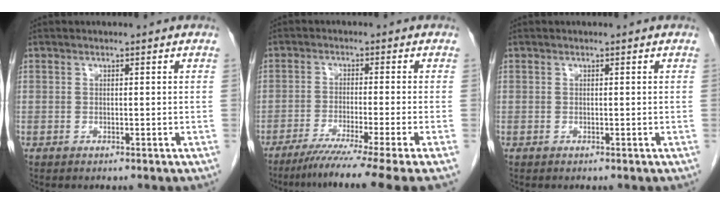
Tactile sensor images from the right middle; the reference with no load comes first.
{"total": 13.3, "force": [-10.3, -2.6, 8.0], "torque": [-0.103, -0.046, -0.157]}
{"total": 0.0}